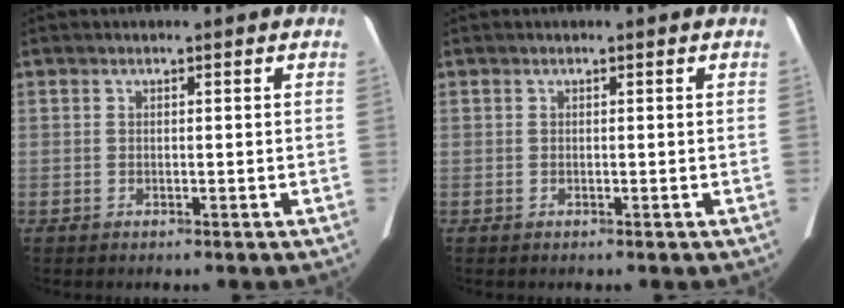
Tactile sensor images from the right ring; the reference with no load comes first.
{"total": 0.0}